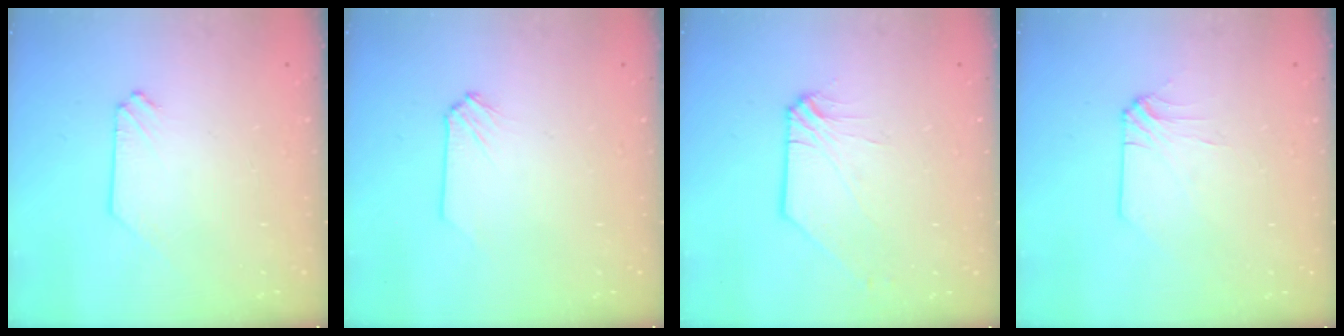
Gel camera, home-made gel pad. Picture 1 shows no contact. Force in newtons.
{"total": 0.0}
{"total": 1.0, "press": 0.9, "slide": 0.2}
{"total": 3.2, "press": 3.2, "slide": 0.8}